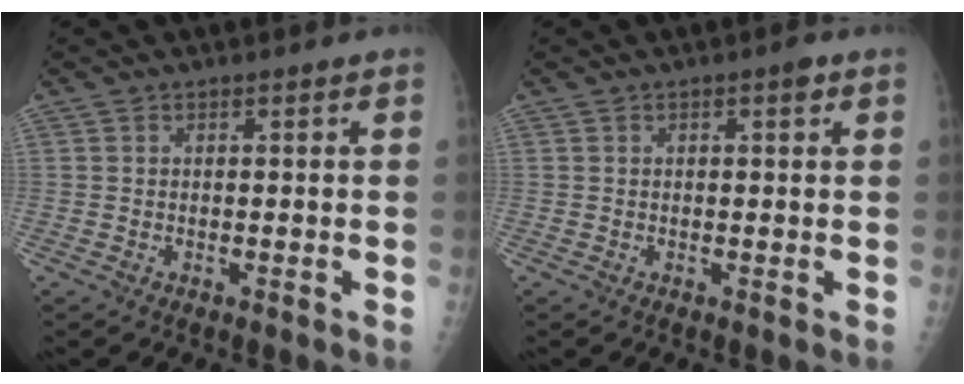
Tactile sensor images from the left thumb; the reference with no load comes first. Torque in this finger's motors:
{"motor_torque": [0.26, 0.15, 0.34, 0.22, 0.00]}